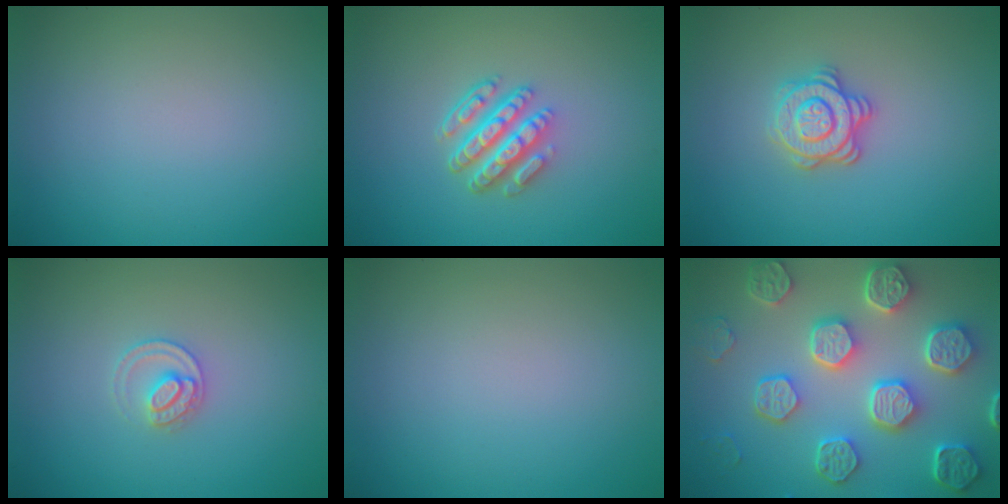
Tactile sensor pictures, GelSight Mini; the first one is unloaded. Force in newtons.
{"total": 4.7, "press": 3.5, "slide": 3.1}
{"total": 3.3, "press": 2.9, "slide": 1.5}
{"total": 2.1, "press": 2.1, "slide": 0.2}
{"total": 0.0}
{"total": 8.4, "press": 6.5, "slide": 5.3}